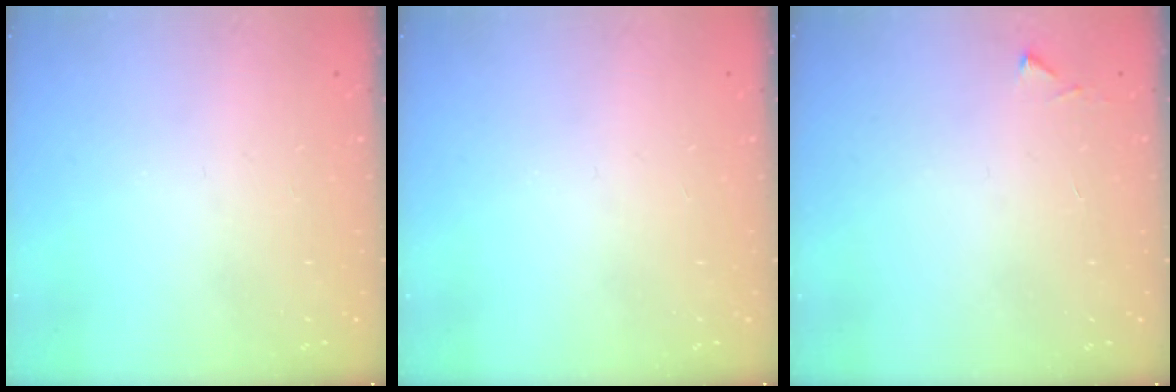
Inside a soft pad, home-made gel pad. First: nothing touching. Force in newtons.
{"total": 0.0}
{"total": 4.8, "press": 4.8, "slide": 0.6}